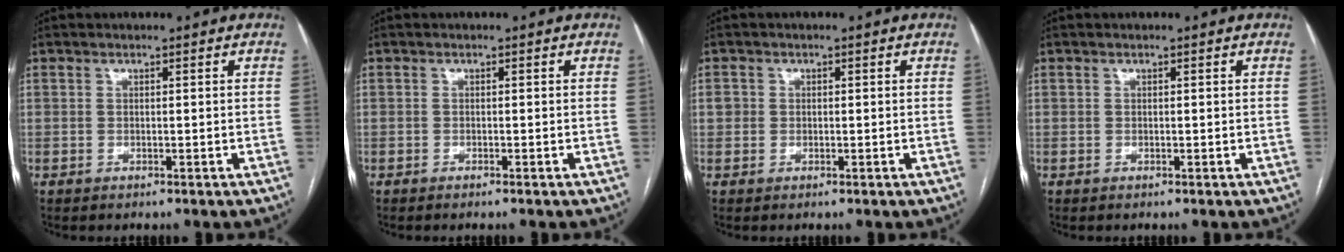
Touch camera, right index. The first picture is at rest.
{"total": 0.7, "force": [-0.5, -0.2, 0.4], "torque": [-0.008, 0.002, -0.010]}
{"total": 1.7, "force": [0.1, 1.6, 0.4], "torque": [-0.003, 0.011, 0.003]}
{"total": 0.0}